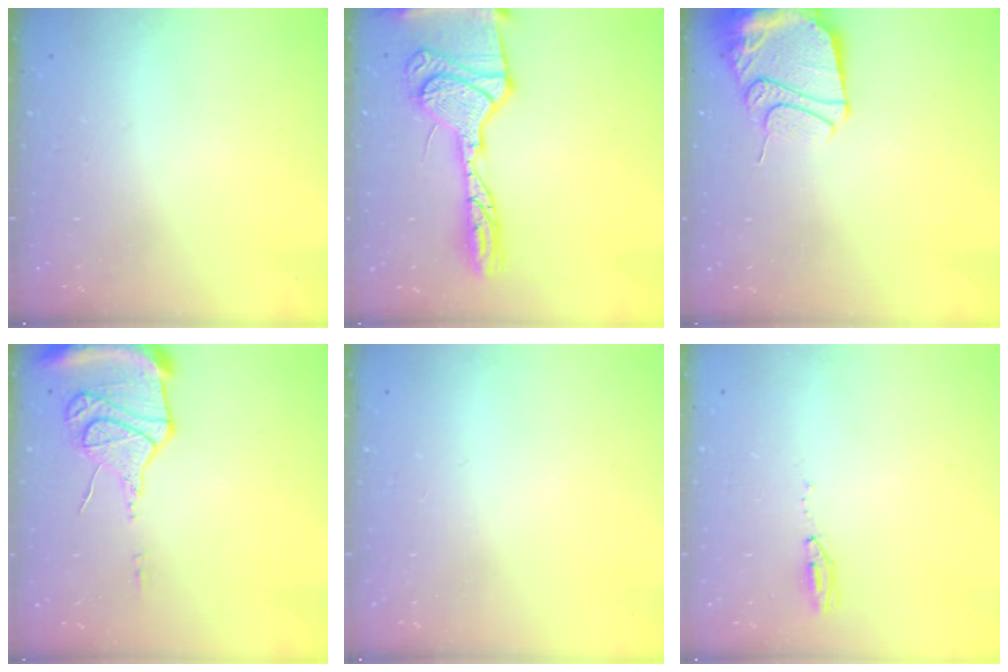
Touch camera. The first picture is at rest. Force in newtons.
{"total": 20.7, "press": 20.5, "slide": 2.4}
{"total": 13.4, "press": 13.3, "slide": 1.6}
{"total": 15.9, "press": 15.8, "slide": 1.9}
{"total": 0.0}
{"total": 15.4, "press": 4.4, "slide": 14.7}